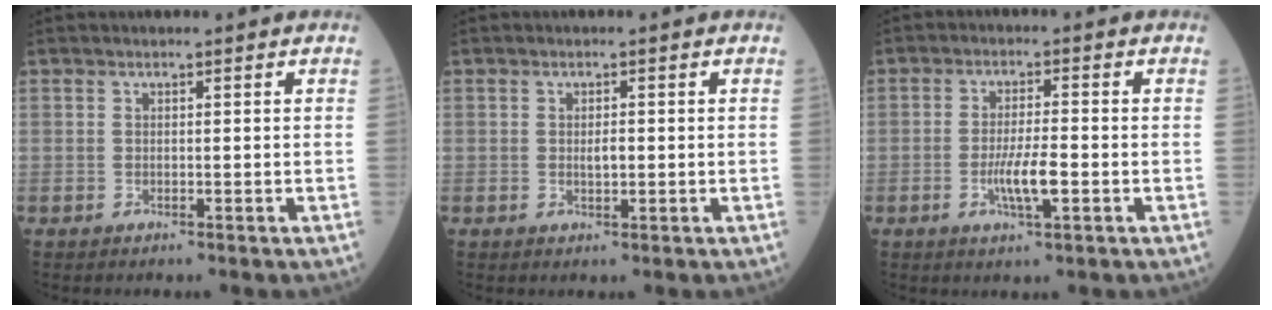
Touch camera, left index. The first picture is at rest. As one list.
[{"total": 1.5, "force": [0.0, 0.5, 1.4], "torque": [-0.025, -0.001, 0.003]}, {"total": 5.1, "force": [-1.5, 0.7, 4.8], "torque": [-0.094, -0.005, -0.027]}]